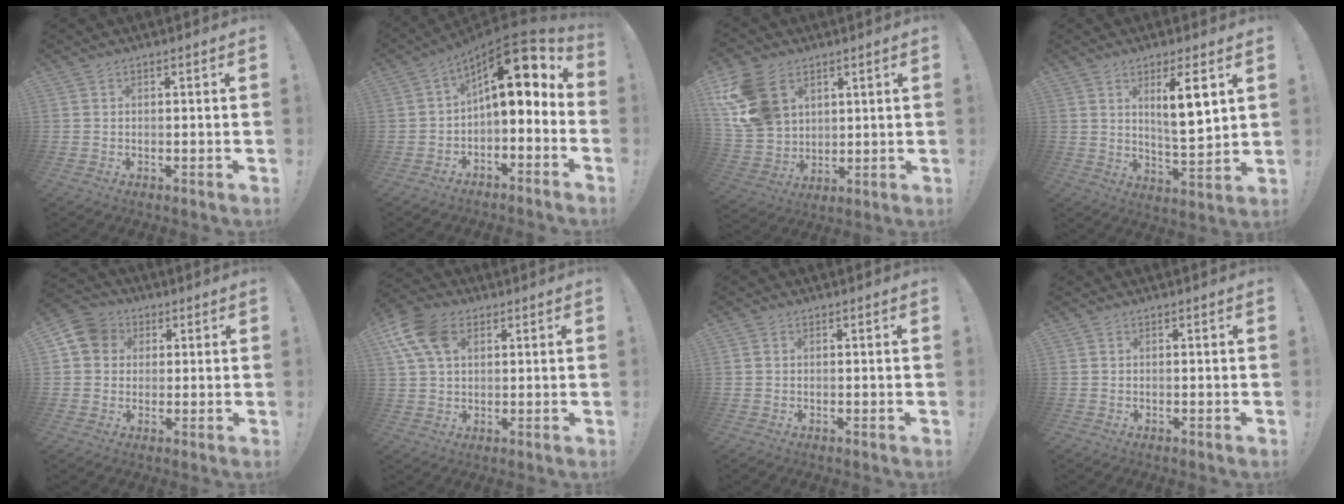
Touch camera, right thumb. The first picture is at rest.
{"total": 14.0, "force": [4.7, 5.7, 11.9], "torque": [-0.175, -0.035, 0.078]}
{"total": 16.6, "force": [7.1, 12.0, 8.9], "torque": [-0.177, -0.021, 0.146]}
{"total": 10.1, "force": [4.8, 1.8, 8.8], "torque": [-0.129, -0.024, 0.074]}
{"total": 8.3, "force": [2.4, 7.3, 3.2], "torque": [-0.044, 0.000, 0.050]}
{"total": 12.6, "force": [4.8, 8.2, 8.2], "torque": [-0.156, -0.008, 0.092]}
{"total": 0.0}
{"total": 0.0}